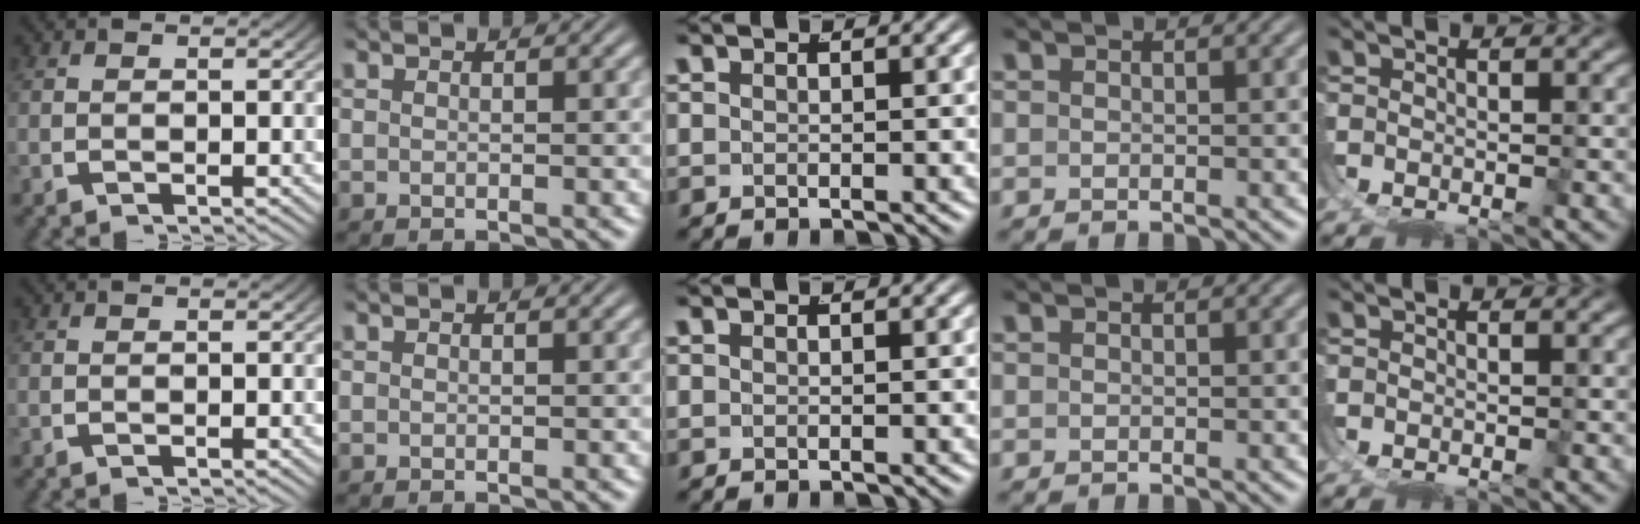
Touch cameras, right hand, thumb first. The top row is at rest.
{}